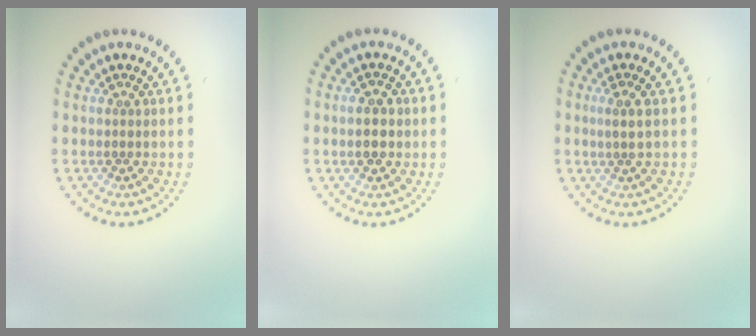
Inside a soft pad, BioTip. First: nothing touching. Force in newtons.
{"total": 2.8, "press": 2.8, "slide": 0.2}
{"total": 1.5, "press": 1.2, "slide": 0.9}